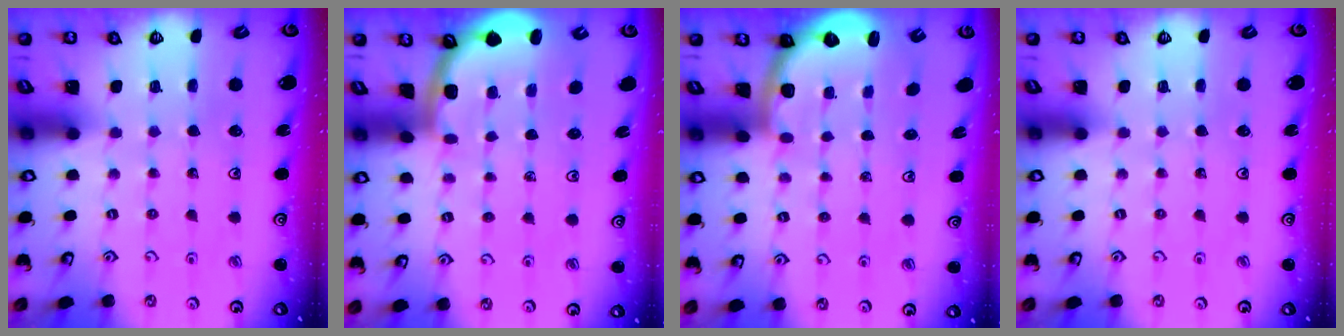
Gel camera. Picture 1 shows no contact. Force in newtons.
{"total": 1.9, "press": 1.9, "slide": 0.0}
{"total": 2.4, "press": 2.1, "slide": 1.3}
{"total": 0.0}